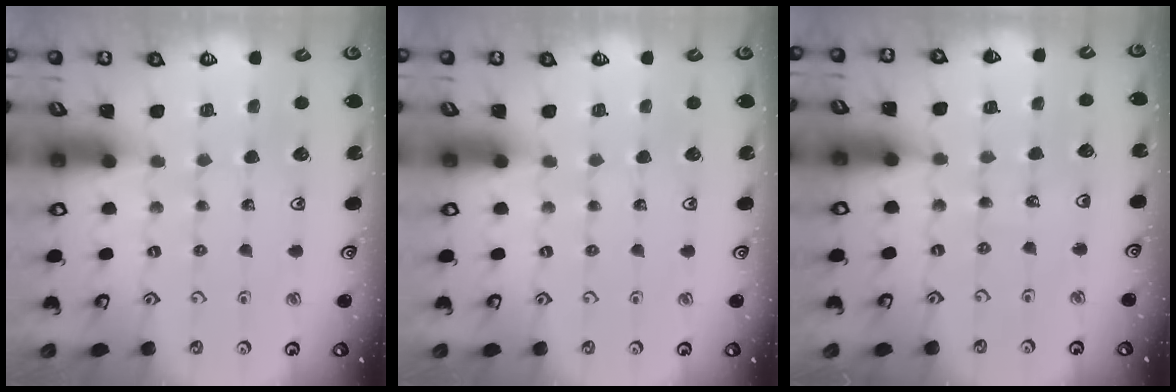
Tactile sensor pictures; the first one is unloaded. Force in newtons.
{"total": 0.0}
{"total": 4.5, "press": 4.0, "slide": 2.1}